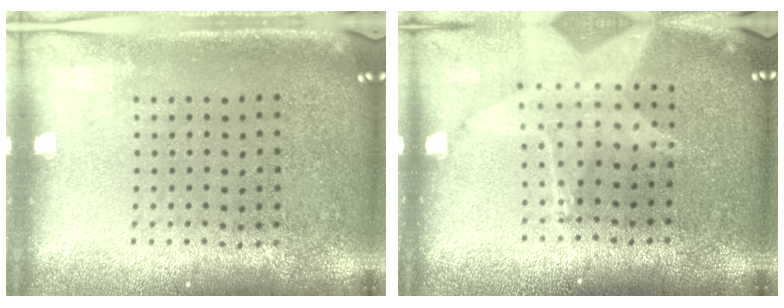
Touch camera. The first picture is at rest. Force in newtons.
{"total": 1.4, "press": 1.4, "slide": 0.3}